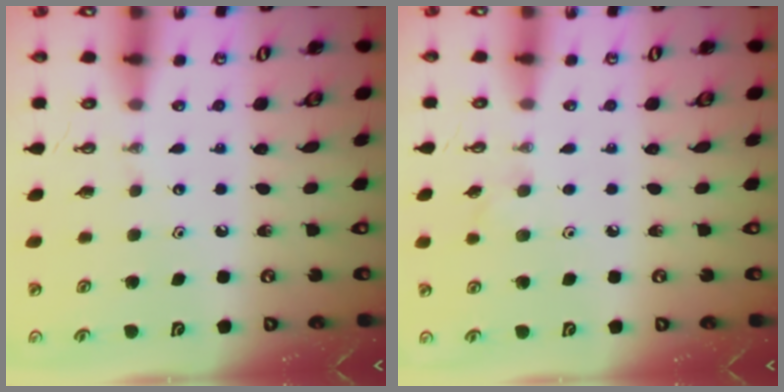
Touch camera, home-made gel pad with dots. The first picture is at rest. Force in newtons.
{"total": 4.9, "press": 4.3, "slide": 2.2}